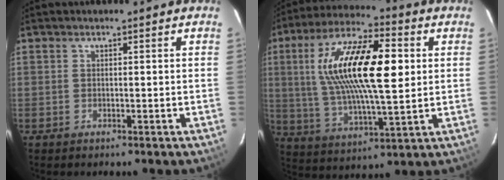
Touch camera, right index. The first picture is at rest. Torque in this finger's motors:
{"motor_torque": [1.04, -0.02, 1.05, 0.21]}